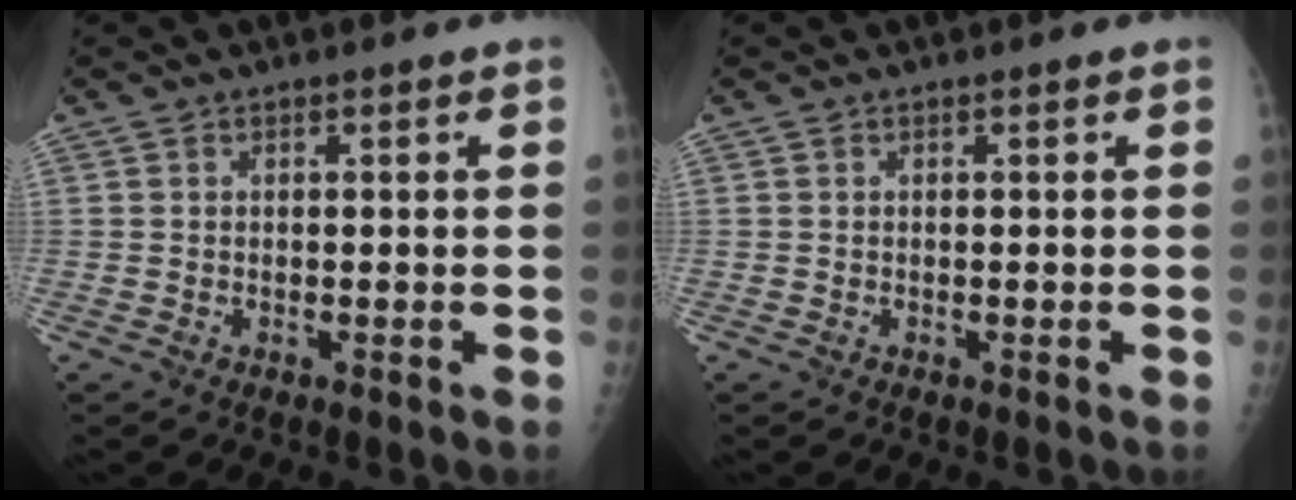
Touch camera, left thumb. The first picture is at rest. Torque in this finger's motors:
{"motor_torque": [-0.01, 0.01, 0.00, 0.00, 0.00]}